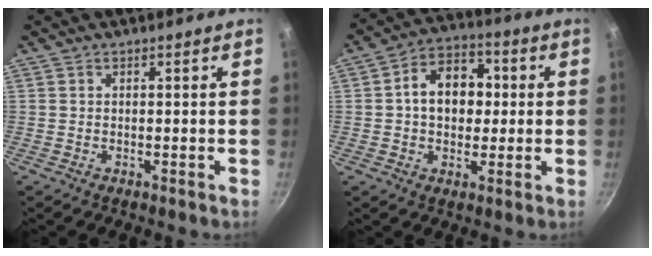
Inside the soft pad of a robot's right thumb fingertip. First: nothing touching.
{"total": 11.4, "force": [0.9, 8.4, 7.6], "torque": [-0.078, 0.022, 0.001]}